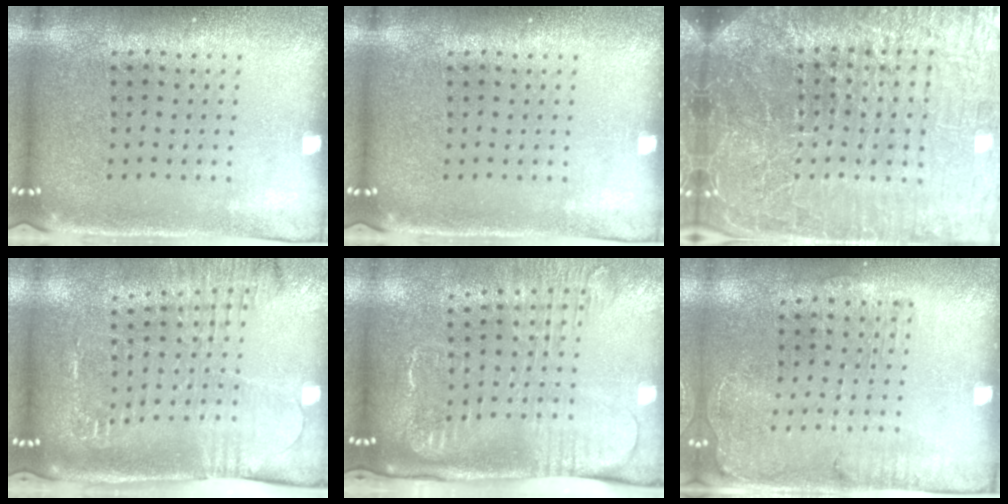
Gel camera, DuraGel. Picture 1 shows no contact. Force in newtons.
{"total": 0.0}
{"total": 7.2, "press": 6.3, "slide": 3.5}
{"total": 1.9, "press": 1.8, "slide": 0.8}
{"total": 2.6, "press": 2.0, "slide": 1.7}
{"total": 1.3, "press": 1.2, "slide": 0.5}